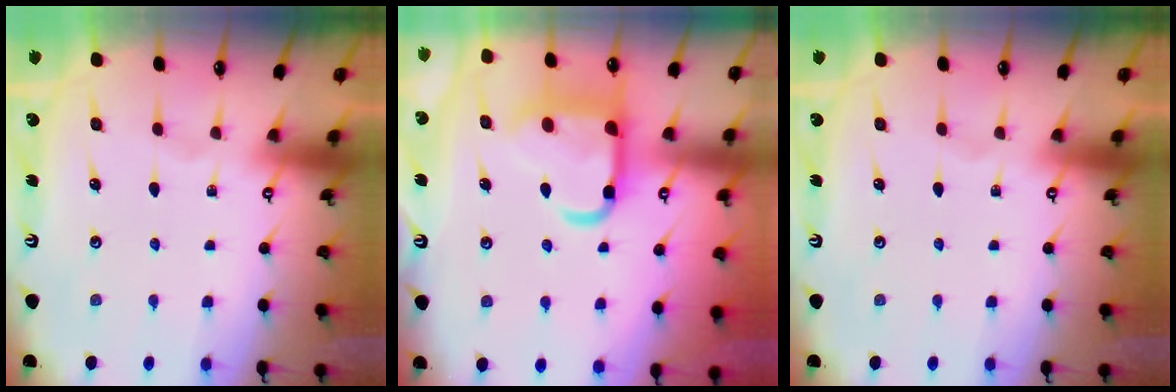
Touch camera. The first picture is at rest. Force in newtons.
{"total": 16.3, "press": 16.2, "slide": 1.4}
{"total": 0.0}